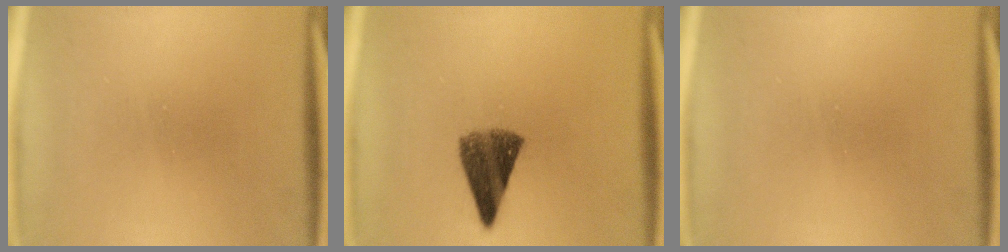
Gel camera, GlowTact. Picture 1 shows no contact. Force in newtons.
{"total": 7.6}
{"total": 0.0}